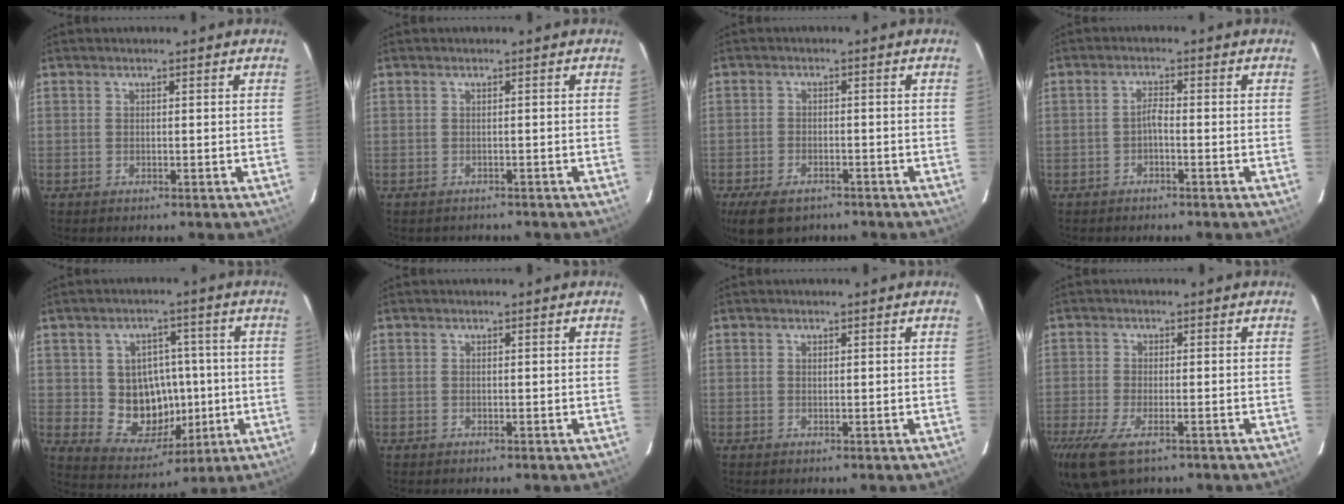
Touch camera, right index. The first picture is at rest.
{"total": 1.3, "force": [-1.2, 0.6, -0.1], "torque": [-0.001, 0.004, -0.013]}
{"total": 7.8, "force": [-5.5, 3.9, 4.0], "torque": [-0.098, -0.014, -0.090]}
{"total": 1.6, "force": [-1.0, 0.2, 1.2], "torque": [-0.025, 0.007, -0.020]}
{"total": 11.5, "force": [-0.7, 10.3, 5.2], "torque": [-0.100, 0.009, 0.009]}
{"total": 0.0}
{"total": 0.0}
{"total": 9.5, "force": [-6.2, 3.2, 6.5], "torque": [-0.155, -0.034, -0.112]}